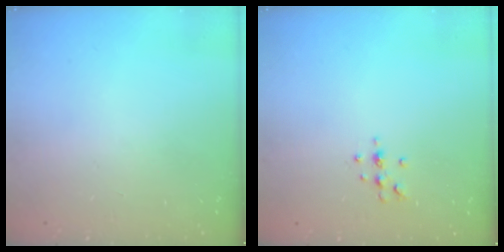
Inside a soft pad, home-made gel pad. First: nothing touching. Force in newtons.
{"total": 5.2, "press": 5.2, "slide": 0.6}